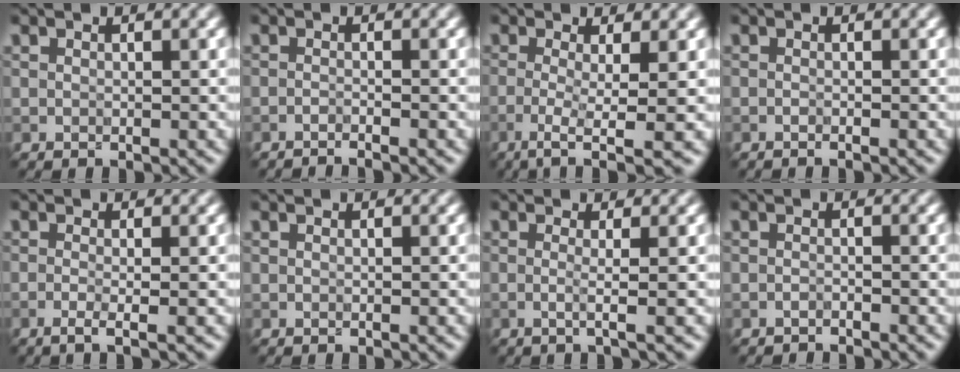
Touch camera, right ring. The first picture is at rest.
{"total": 1.7, "force": [-1.5, 0.2, 0.8], "torque": [-0.011, 0.002, -0.032]}
{"total": 4.2, "force": [-1.4, 0.8, 3.9], "torque": [-0.072, -0.004, -0.034]}
{"total": 0.9, "force": [-0.7, 0.3, 0.6], "torque": [-0.003, -0.002, -0.015]}
{"total": 2.4, "force": [-0.7, 1.0, 2.1], "torque": [-0.020, -0.003, -0.024]}
{"total": 0.0}
{"total": 2.3, "force": [0.2, 0.9, 2.1], "torque": [-0.024, 0.003, -0.027]}
{"total": 1.0, "force": [-1.0, 0.1, 0.0], "torque": [0.001, -0.003, -0.021]}